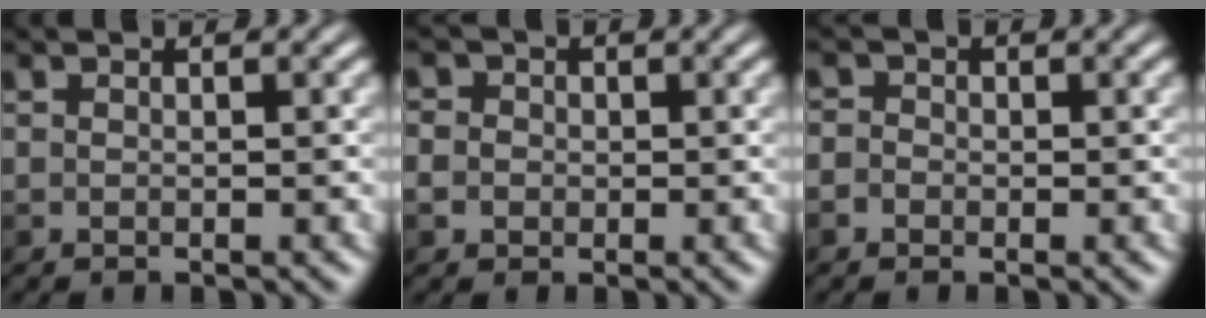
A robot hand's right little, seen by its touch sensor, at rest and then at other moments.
{"total": 3.9, "force": [0.9, 3.4, 1.6], "torque": [-0.048, 0.018, 0.000]}
{"total": 1.9, "force": [-0.7, 1.6, 0.7], "torque": [-0.018, 0.008, -0.016]}